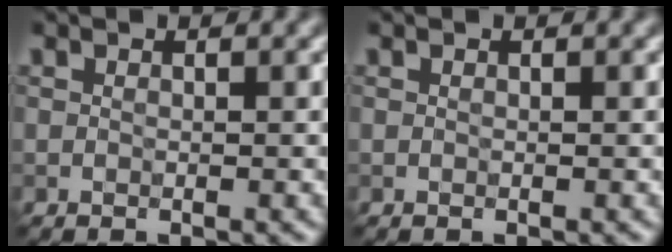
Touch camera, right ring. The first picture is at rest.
{"total": 0.0}